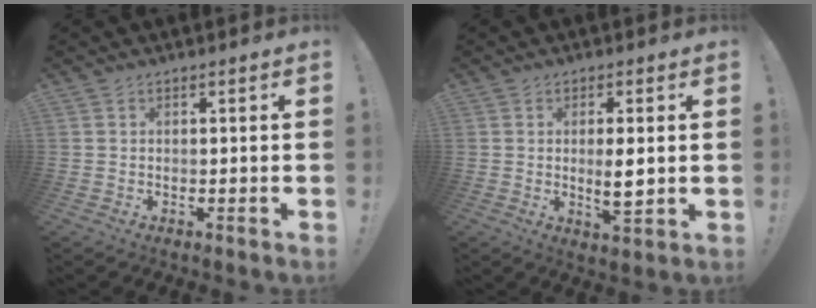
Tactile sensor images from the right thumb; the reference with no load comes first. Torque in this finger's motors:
{"motor_torque": [-0.15, 0.47, -0.21, 0.24, 0.22]}